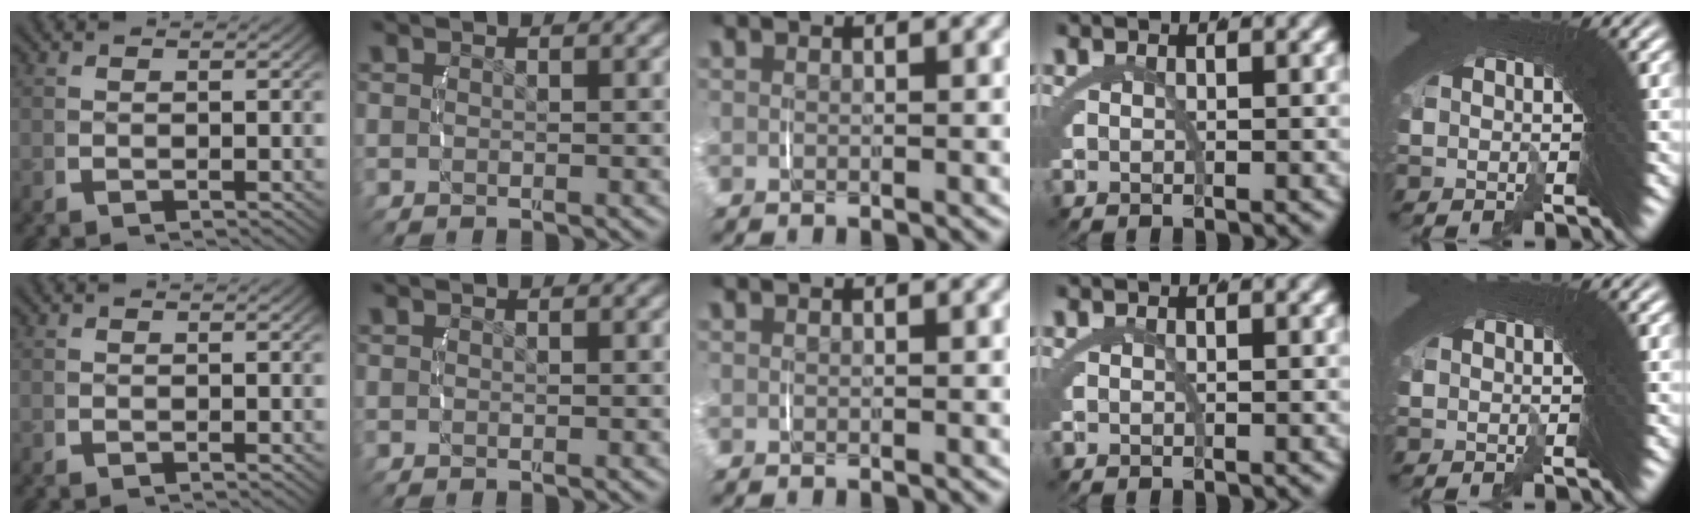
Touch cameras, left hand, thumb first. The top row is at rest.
{}